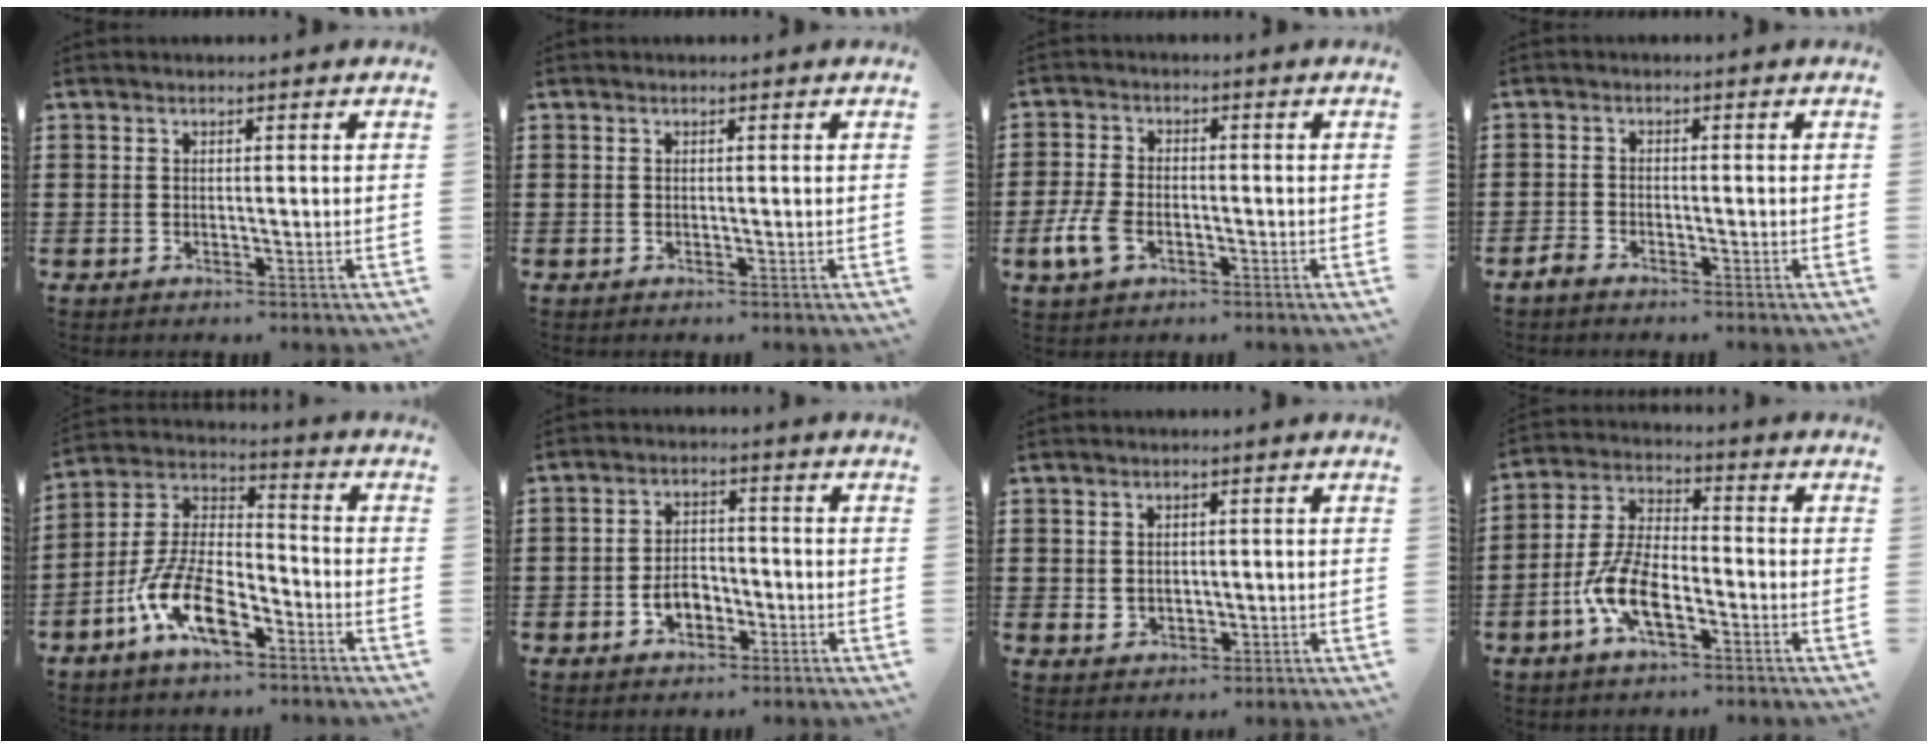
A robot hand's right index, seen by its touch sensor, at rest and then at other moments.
{"total": 0.0}
{"total": 5.3, "force": [-2.1, 3.0, 3.9], "torque": [-0.109, -0.007, -0.047]}
{"total": 1.5, "force": [-1.4, 0.4, 0.2], "torque": [-0.016, -0.001, -0.031]}
{"total": 11.2, "force": [-6.4, 4.3, 8.1], "torque": [-0.192, 0.000, -0.126]}
{"total": 4.2, "force": [-1.8, 2.7, 2.7], "torque": [-0.042, 0.000, -0.035]}
{"total": 1.6, "force": [0.6, 1.4, 0.6], "torque": [-0.016, 0.008, 0.009]}
{"total": 8.3, "force": [-3.7, 3.4, 6.5], "torque": [-0.164, -0.008, -0.077]}